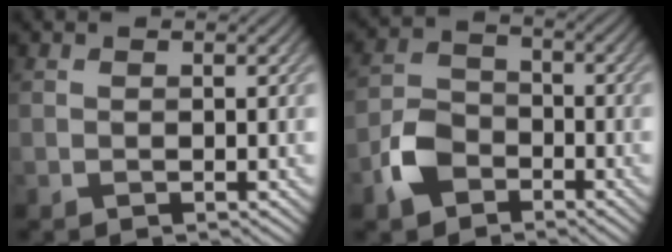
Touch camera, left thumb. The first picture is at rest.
{"total": 6.0, "force": [-3.3, 4.1, 2.9], "torque": [-0.073, 0.001, -0.081]}